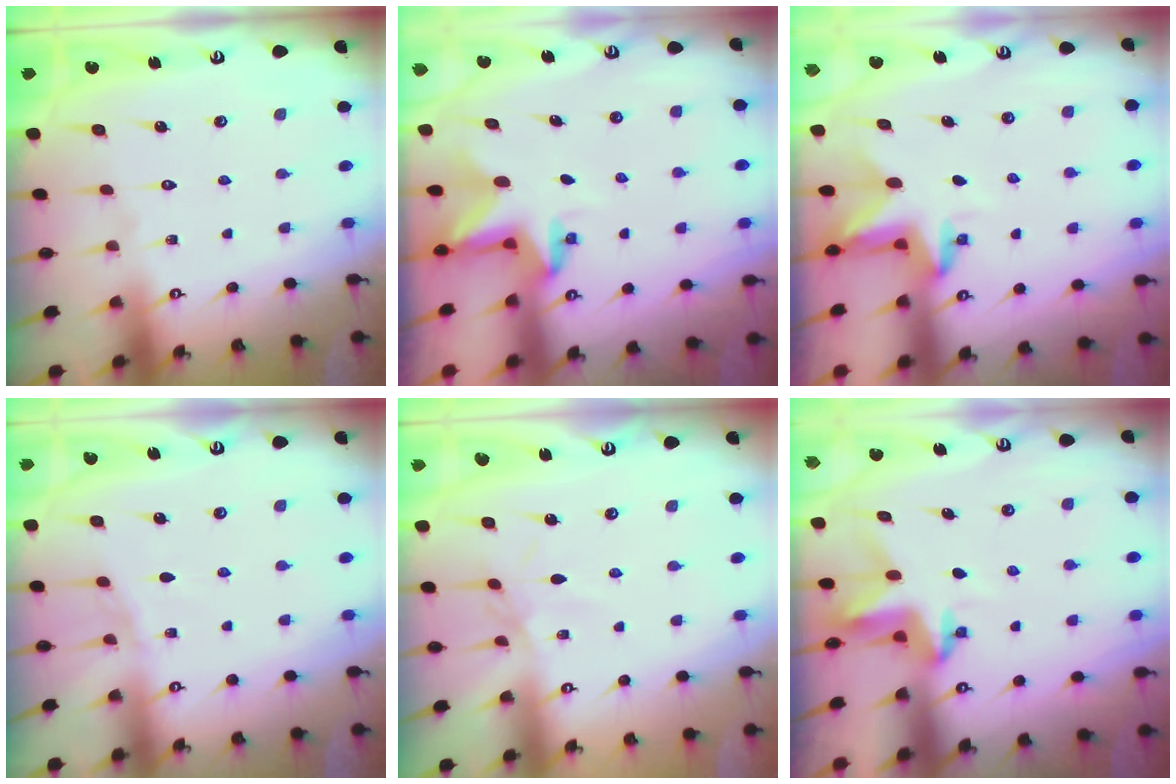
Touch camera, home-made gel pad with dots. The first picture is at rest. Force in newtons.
{"total": 2.7, "press": 2.7, "slide": 0.3}
{"total": 3.4, "press": 3.4, "slide": 0.1}
{"total": 4.7, "press": 4.7, "slide": 0.6}
{"total": 2.3, "press": 2.3, "slide": 0.5}
{"total": 3.9, "press": 3.9, "slide": 0.4}